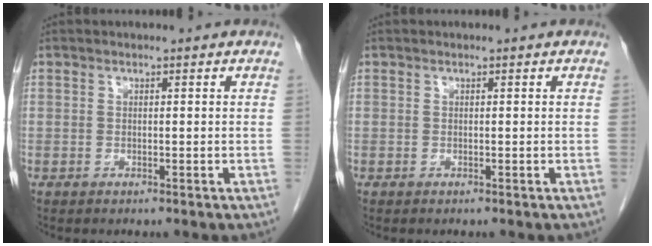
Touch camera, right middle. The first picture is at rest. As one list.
[{"total": 0.0}]